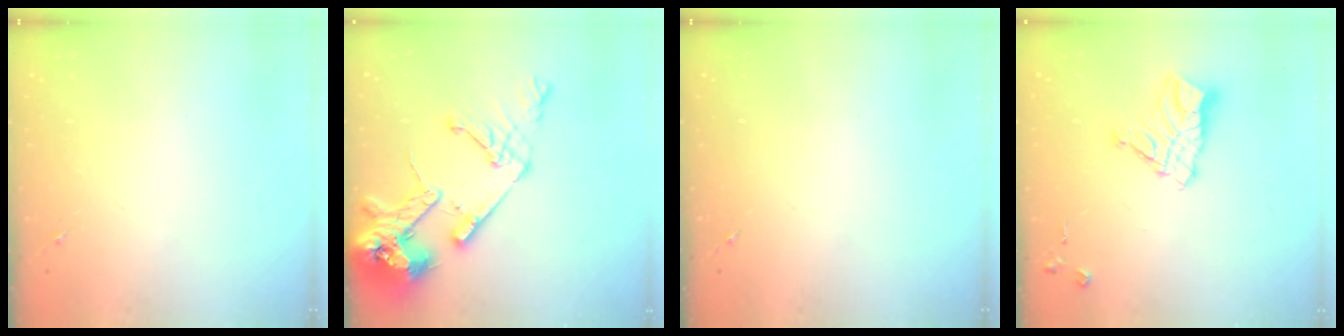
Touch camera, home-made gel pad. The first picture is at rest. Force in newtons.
{"total": 18.4, "press": 18.2, "slide": 2.5}
{"total": 0.0}
{"total": 11.6, "press": 11.6, "slide": 1.0}